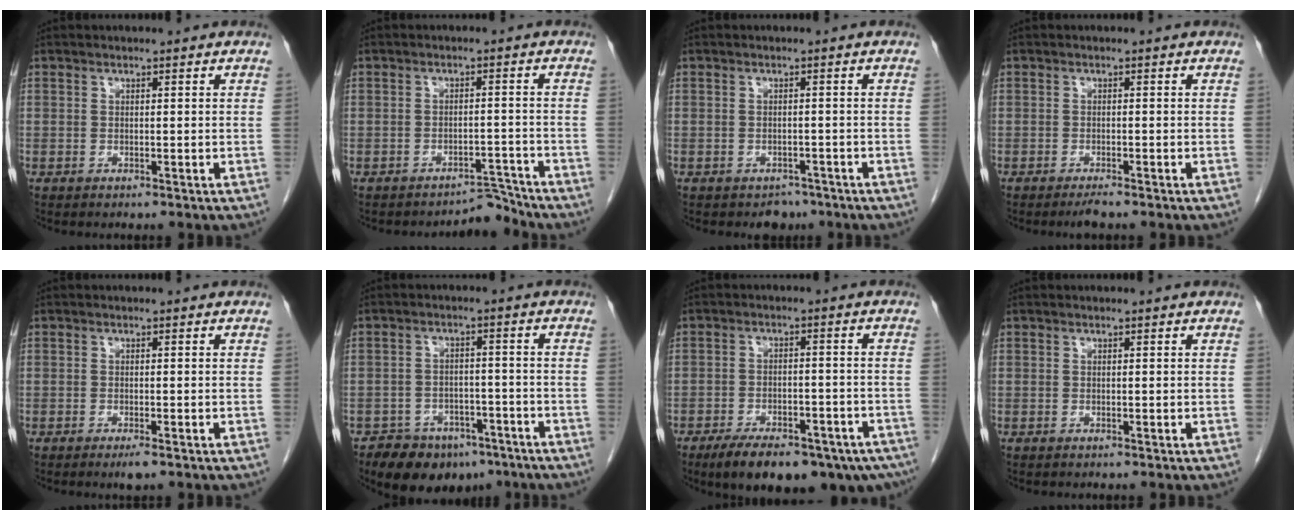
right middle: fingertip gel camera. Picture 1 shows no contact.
{"total": 3.2, "force": [-3.1, 0.1, -0.8], "torque": [0.017, 0.009, -0.043]}
{"total": 2.5, "force": [-1.8, 1.6, 0.5], "torque": [-0.008, 0.005, -0.021]}
{"total": 1.7, "force": [-1.4, 0.1, 0.9], "torque": [-0.019, -0.004, -0.022]}
{"total": 1.7, "force": [-1.1, 0.2, 1.3], "torque": [-0.021, -0.004, -0.015]}
{"total": 10.8, "force": [-7.9, 6.1, 4.1], "torque": [-0.054, 0.010, -0.112]}
{"total": 17.5, "force": [-12.5, 6.7, 10.2], "torque": [-0.120, 0.003, -0.168]}
{"total": 0.0}